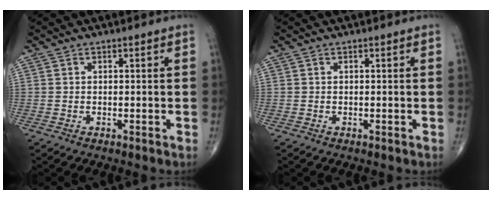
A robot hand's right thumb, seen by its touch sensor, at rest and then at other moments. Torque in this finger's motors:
{"motor_torque": [0.08, 0.08, -0.04, 0.04, 0.03]}